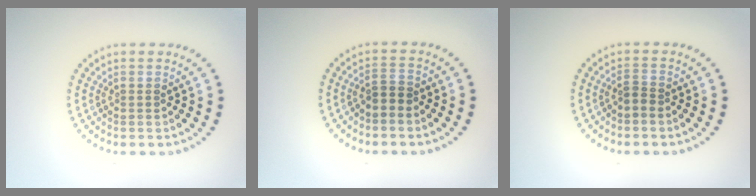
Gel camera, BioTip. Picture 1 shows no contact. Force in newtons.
{"total": 1.7, "press": 1.4, "slide": 0.9}
{"total": 1.2, "press": 1.0, "slide": 0.7}